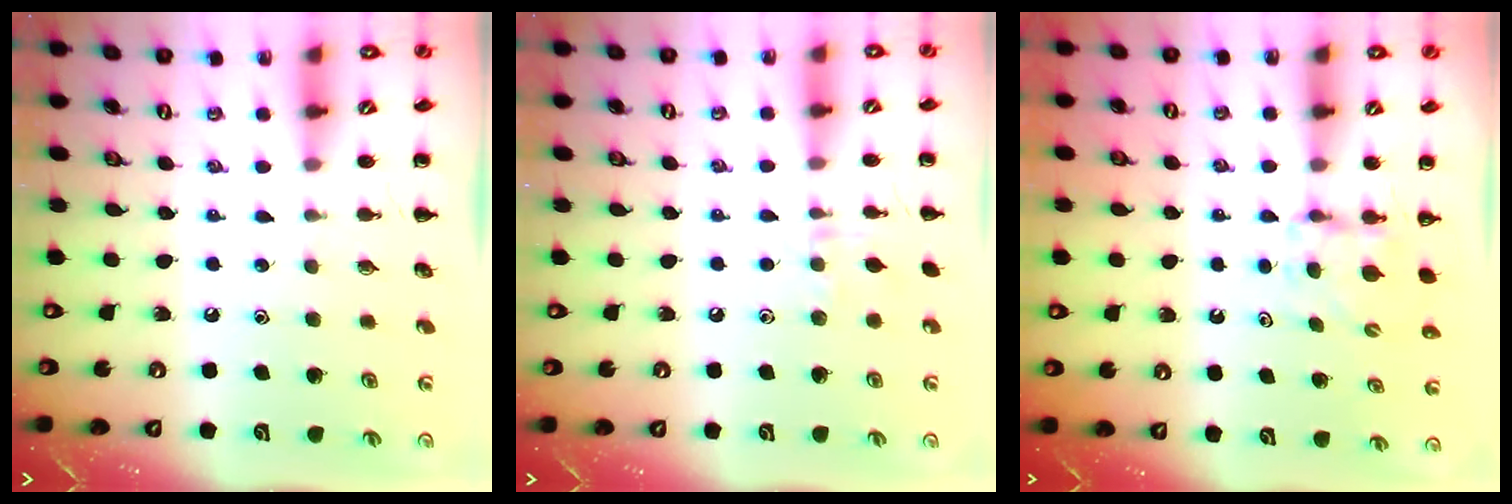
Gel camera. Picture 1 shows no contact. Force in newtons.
{"total": 5.9, "press": 5.7, "slide": 1.2}
{"total": 3.8, "press": 3.6, "slide": 1.3}